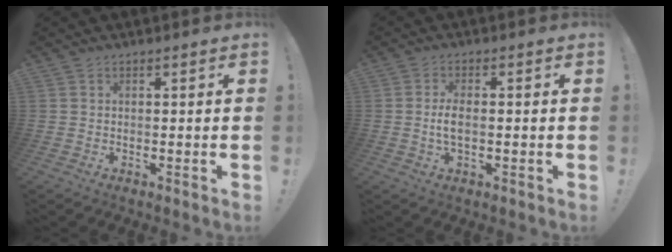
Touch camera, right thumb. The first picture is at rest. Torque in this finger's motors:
{"motor_torque": [-0.06, 0.13, 0.15, -0.11, 0.04]}